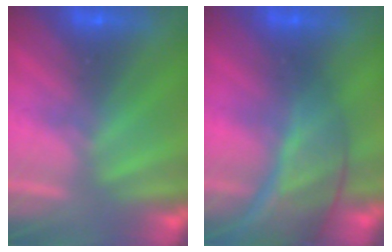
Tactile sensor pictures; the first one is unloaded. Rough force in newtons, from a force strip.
{"total": 11.5}